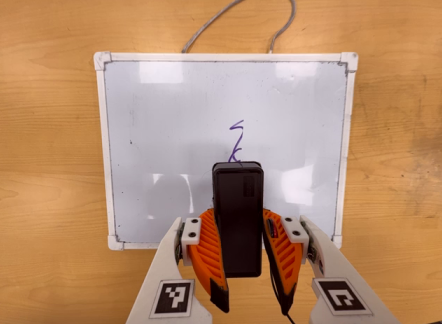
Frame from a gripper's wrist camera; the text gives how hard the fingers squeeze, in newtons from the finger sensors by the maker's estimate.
{"total": 9.7, "left": 7.9, "right": 11.6}